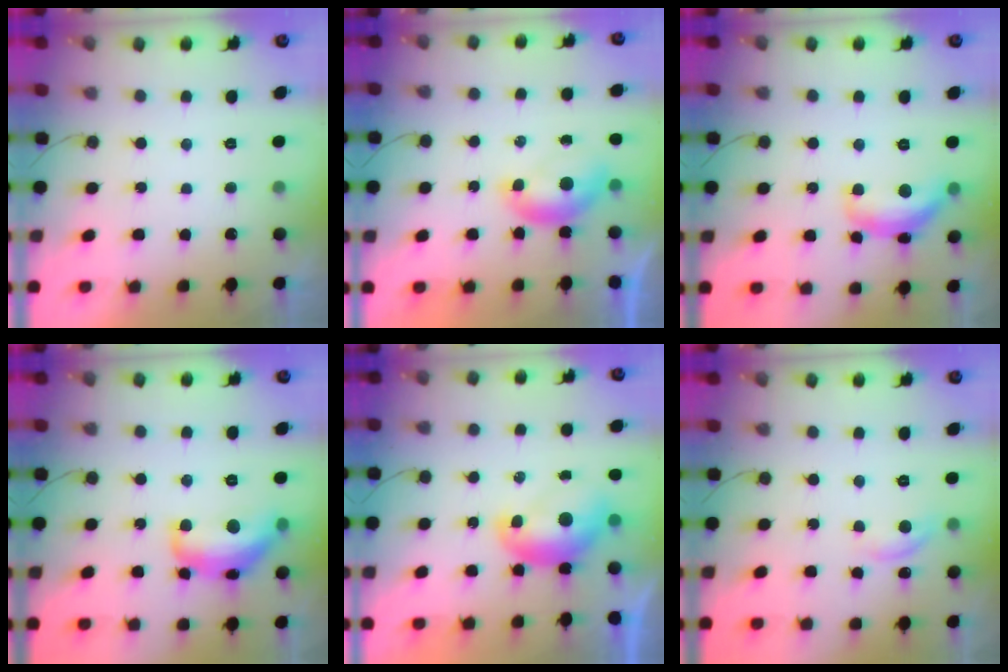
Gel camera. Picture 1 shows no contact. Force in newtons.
{"total": 6.7, "press": 6.7, "slide": 0.9}
{"total": 13.4, "press": 13.3, "slide": 0.8}
{"total": 14.0, "press": 14.0, "slide": 0.8}
{"total": 8.9, "press": 8.9, "slide": 0.4}
{"total": 8.0, "press": 8.0, "slide": 0.6}